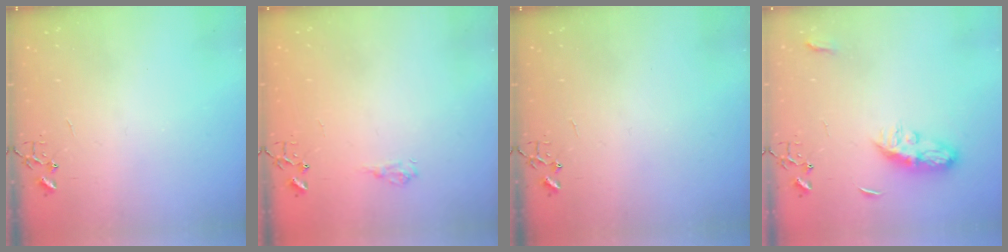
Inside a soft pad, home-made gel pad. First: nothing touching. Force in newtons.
{"total": 6.6, "press": 6.5, "slide": 0.9}
{"total": 0.0}
{"total": 8.2, "press": 8.1, "slide": 0.6}